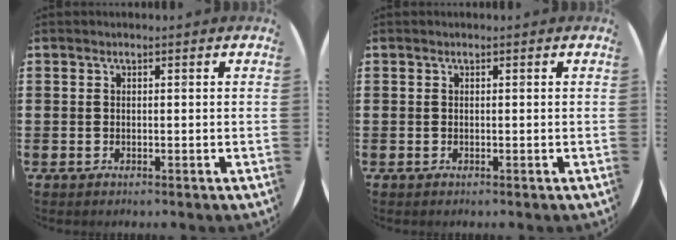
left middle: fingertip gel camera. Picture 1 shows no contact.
{"total": 0.0}